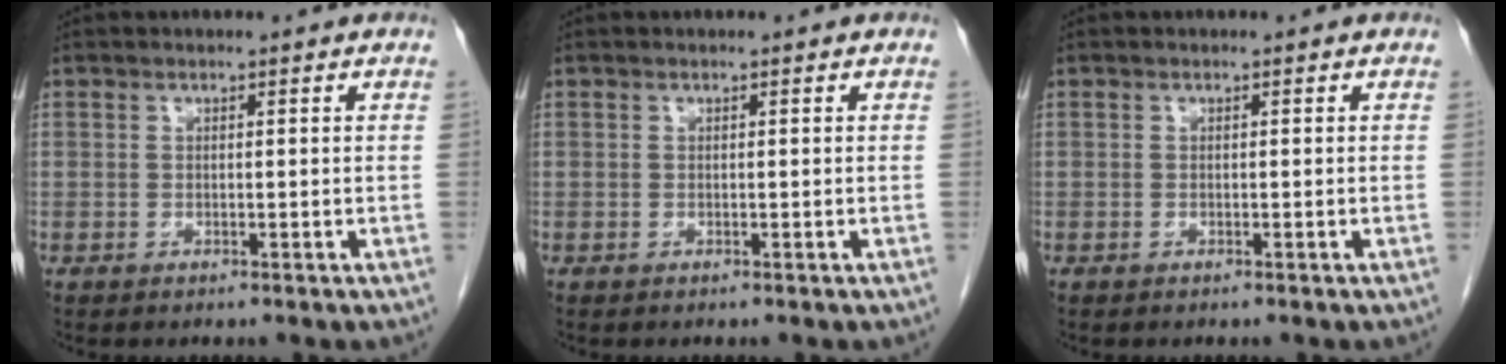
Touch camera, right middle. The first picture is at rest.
{"total": 0.0}
{"total": 0.0}